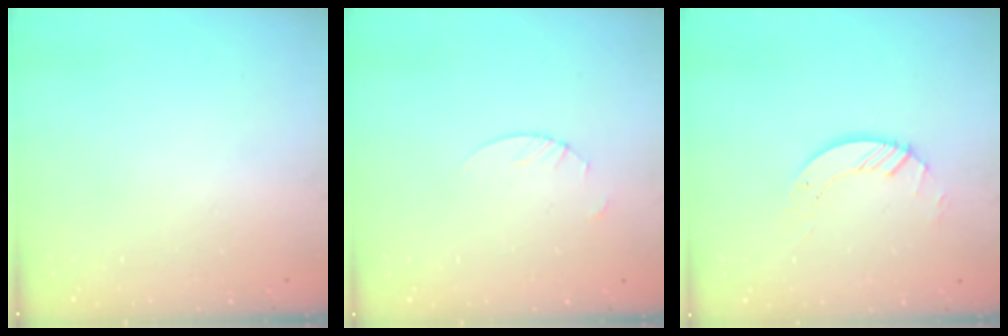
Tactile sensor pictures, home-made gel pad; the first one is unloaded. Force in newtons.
{"total": 1.9, "press": 1.9, "slide": 0.2}
{"total": 5.2, "press": 5.2, "slide": 0.3}